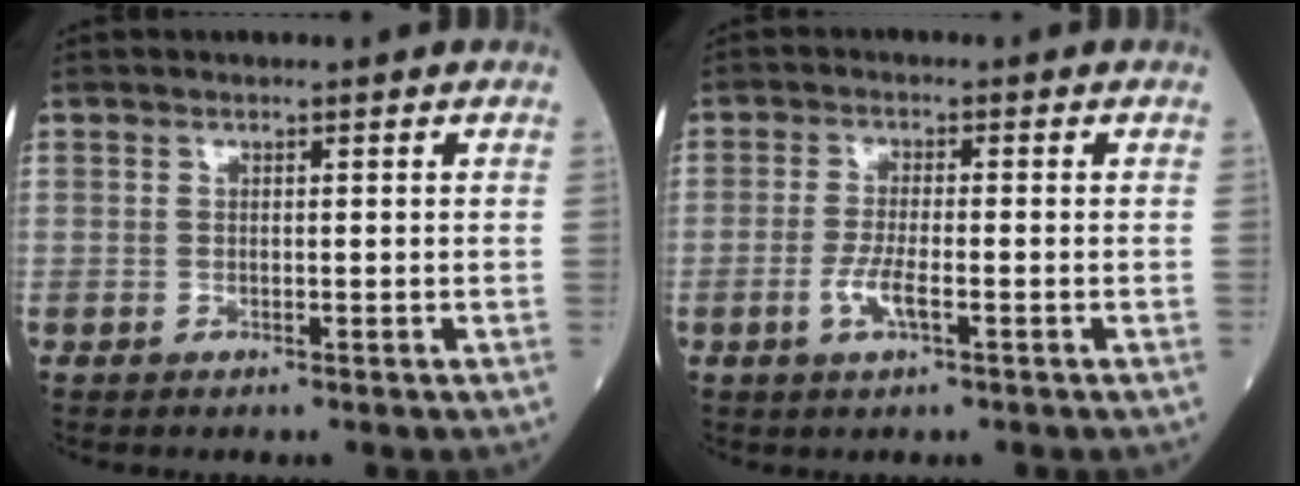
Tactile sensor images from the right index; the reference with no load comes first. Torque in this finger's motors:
{"motor_torque": [0.33, -0.12, 0.41, 0.11]}